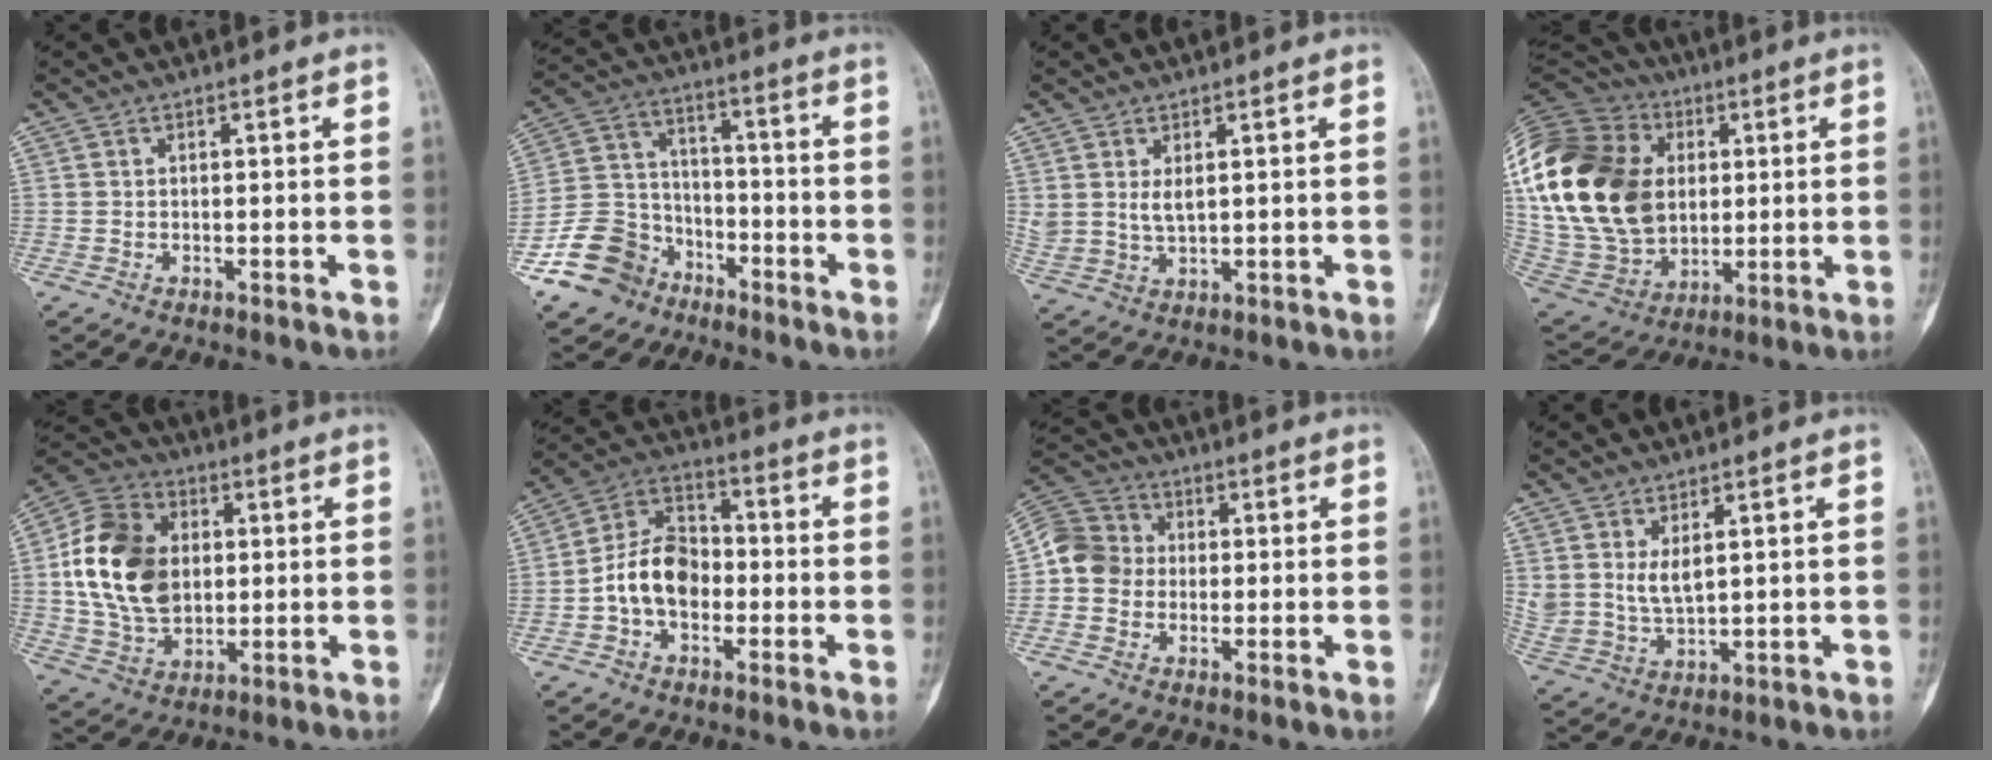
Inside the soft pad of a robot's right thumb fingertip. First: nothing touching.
{"total": 13.0, "force": [-7.7, 9.8, 3.5], "torque": [-0.044, 0.071, -0.143]}
{"total": 3.8, "force": [1.5, 1.9, 2.9], "torque": [-0.061, -0.009, 0.040]}
{"total": 32.3, "force": [5.0, 23.6, 21.6], "torque": [-0.458, 0.024, 0.106]}
{"total": 17.4, "force": [1.7, 12.7, 11.8], "torque": [-0.197, 0.006, 0.032]}
{"total": 10.6, "force": [-2.3, 7.5, 7.2], "torque": [-0.114, 0.039, -0.054]}
{"total": 8.2, "force": [-0.5, 7.5, 3.4], "torque": [-0.048, 0.028, -0.024]}
{"total": 5.5, "force": [2.4, 2.7, 4.1], "torque": [-0.081, -0.019, 0.061]}